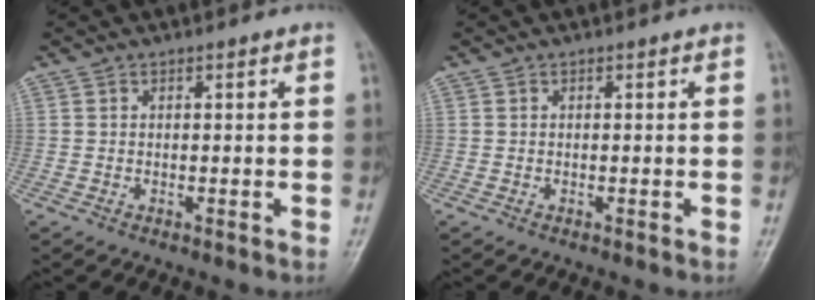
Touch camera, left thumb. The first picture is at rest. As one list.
[{"total": 0.0}]